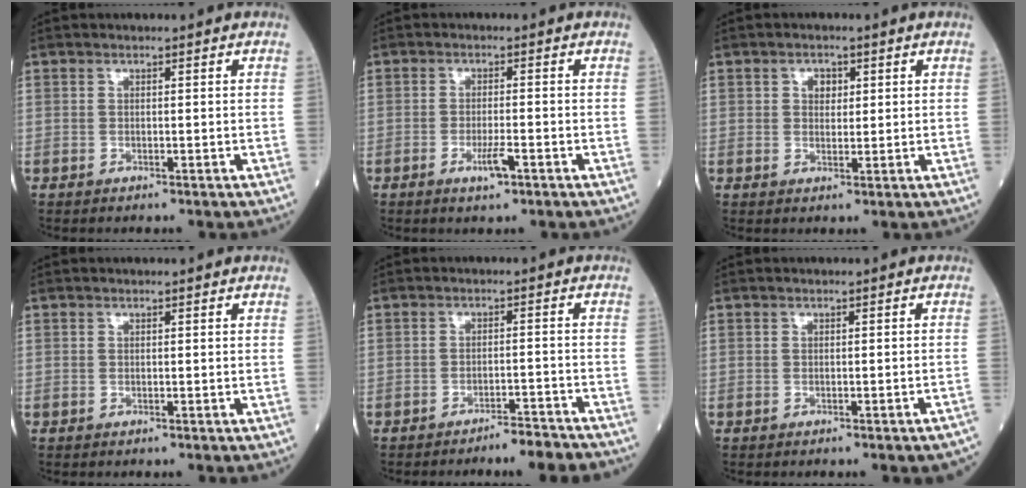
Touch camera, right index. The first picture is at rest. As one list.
[{"total": 3.2, "force": [-1.6, 0.5, 2.7], "torque": [-0.050, -0.002, -0.027]}, {"total": 2.3, "force": [0.8, 1.6, 1.4], "torque": [-0.020, 0.004, 0.012]}, {"total": 0.0}, {"total": 4.9, "force": [-4.4, 0.0, 2.1], "torque": [-0.019, -0.004, -0.064]}, {"total": 3.9, "force": [-3.5, 0.0, 1.8], "torque": [-0.014, -0.006, -0.038]}]